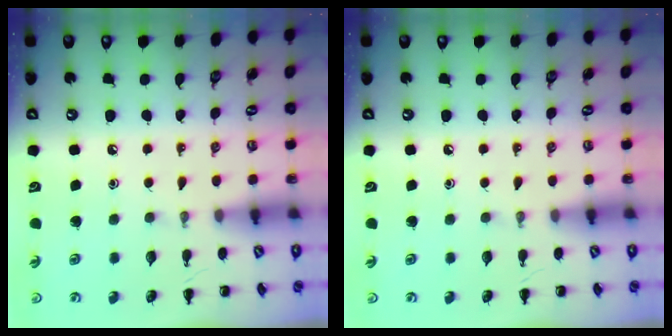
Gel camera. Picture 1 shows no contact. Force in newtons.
{"total": 0.0}